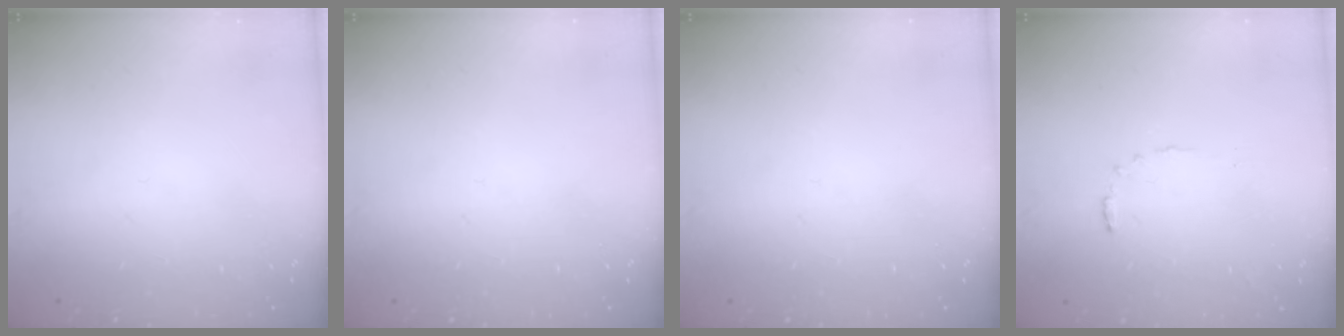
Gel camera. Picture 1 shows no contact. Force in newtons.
{"total": 0.0}
{"total": 0.0}
{"total": 4.5, "press": 4.5, "slide": 0.7}